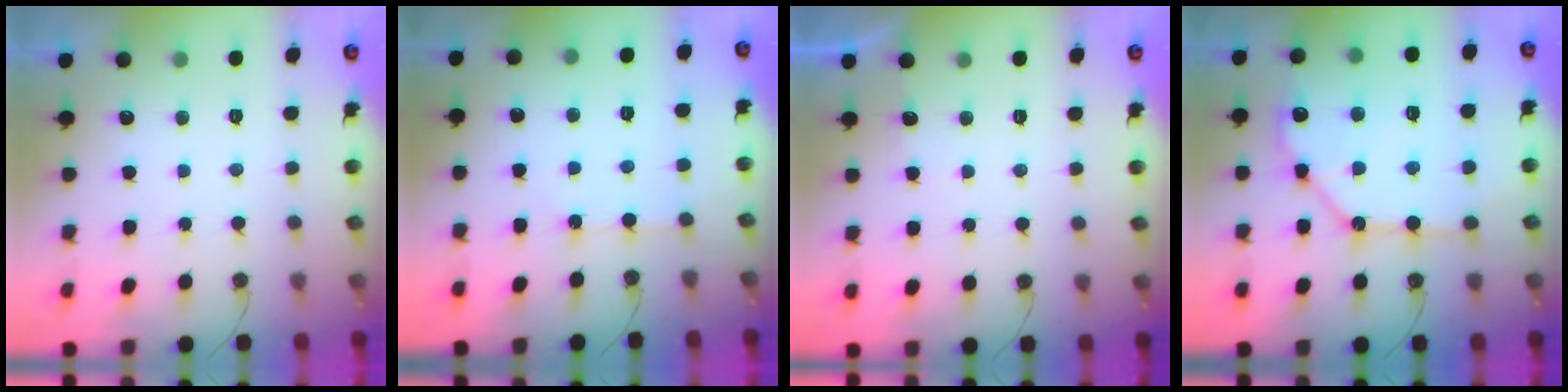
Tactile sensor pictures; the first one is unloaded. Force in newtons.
{"total": 2.0, "press": 1.9, "slide": 0.3}
{"total": 2.1, "press": 2.1, "slide": 0.4}
{"total": 14.2, "press": 14.1, "slide": 1.5}